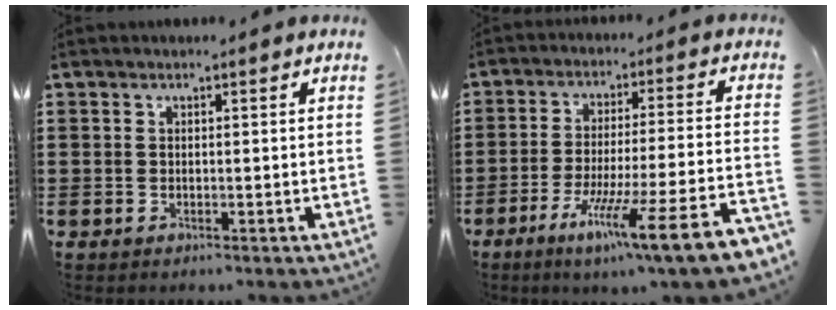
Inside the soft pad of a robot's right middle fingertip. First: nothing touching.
{"total": 11.8, "force": [-8.0, -0.2, 8.7], "torque": [-0.146, -0.004, -0.148]}